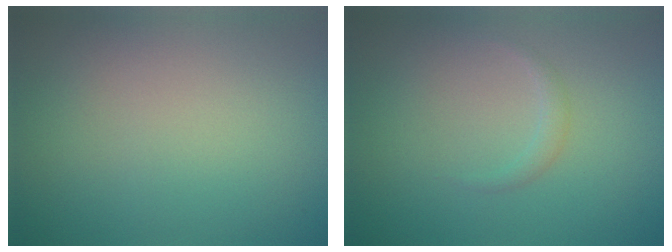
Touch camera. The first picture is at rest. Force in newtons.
{"total": 0.8, "press": 0.8, "slide": 0.0}